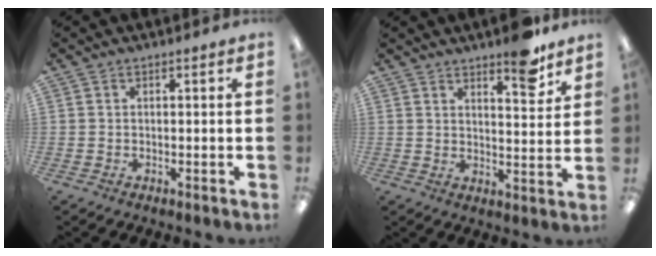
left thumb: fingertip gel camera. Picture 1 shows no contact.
{"total": 7.9, "force": [6.3, 2.0, 4.3], "torque": [-0.045, -0.044, 0.103]}